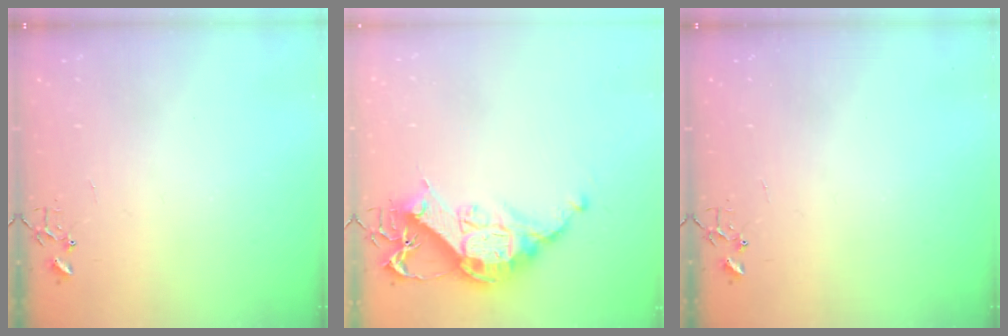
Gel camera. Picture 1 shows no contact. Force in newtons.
{"total": 13.3, "press": 13.3, "slide": 0.7}
{"total": 0.0}